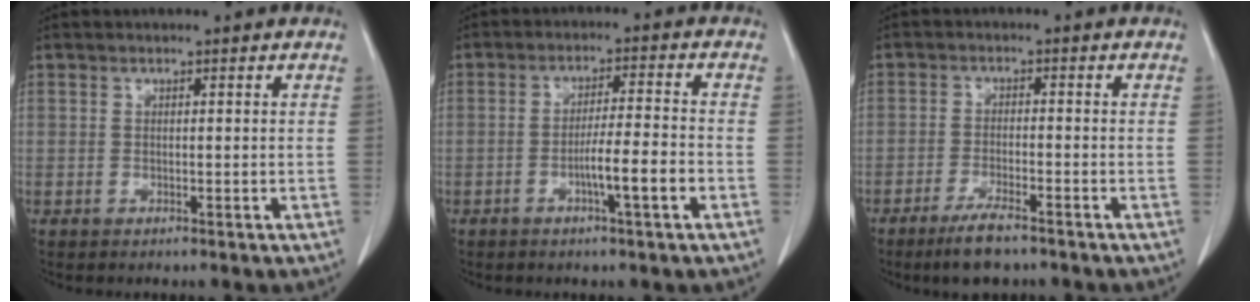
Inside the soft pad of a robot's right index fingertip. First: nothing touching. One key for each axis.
{"total": 6.3, "fx": -2.5, "fy": 0.0, "fz": 5.8, "tx": -0.096, "ty": -0.001, "tz": -0.043}
{"total": 5.6, "fx": -4.2, "fy": 1.0, "fz": 3.6, "tx": -0.071, "ty": -0.010, "tz": -0.073}